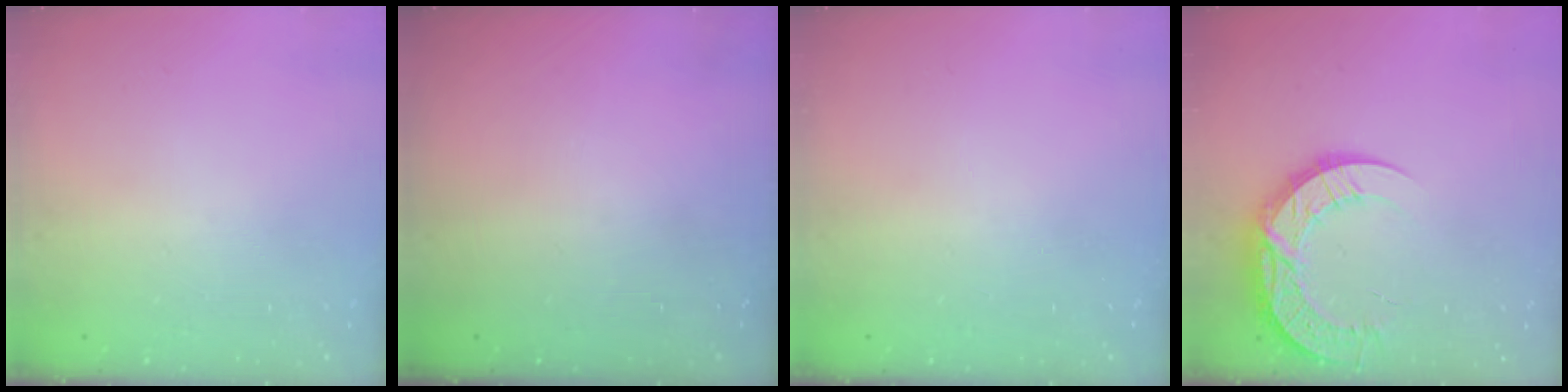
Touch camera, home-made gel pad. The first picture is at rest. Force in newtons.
{"total": 0.0}
{"total": 0.0}
{"total": 13.2, "press": 13.2, "slide": 1.0}